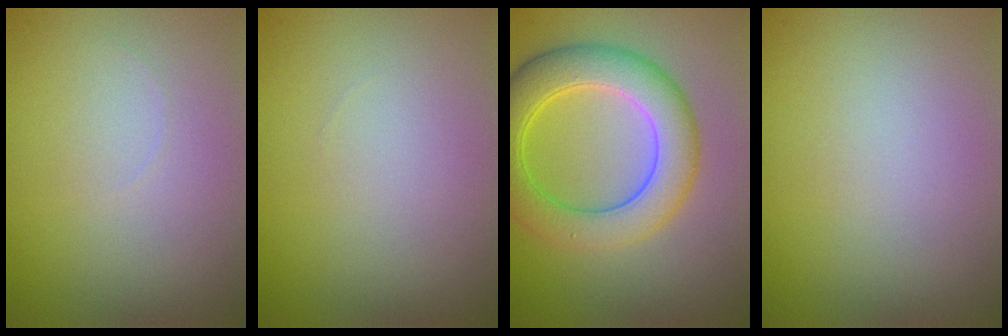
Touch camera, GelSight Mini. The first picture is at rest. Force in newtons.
{"total": 0.0}
{"total": 7.0, "press": 6.9, "slide": 0.3}
{"total": 0.0}